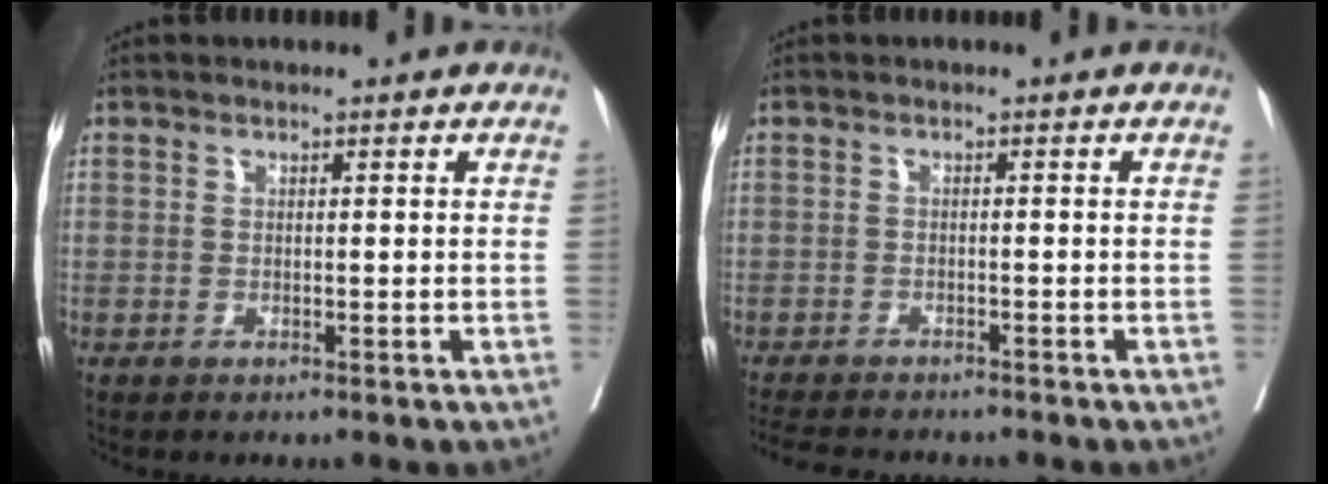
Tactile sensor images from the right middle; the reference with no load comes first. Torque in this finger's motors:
{"motor_torque": [0.57, -0.58, 0.07, 0.03]}